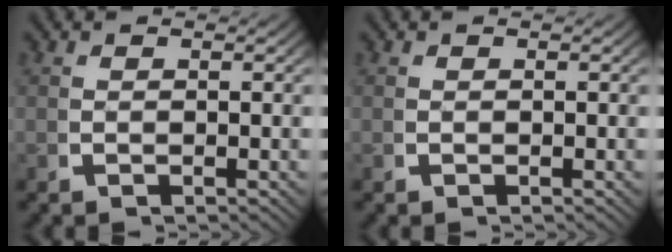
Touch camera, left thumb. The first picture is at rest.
{"total": 0.0}